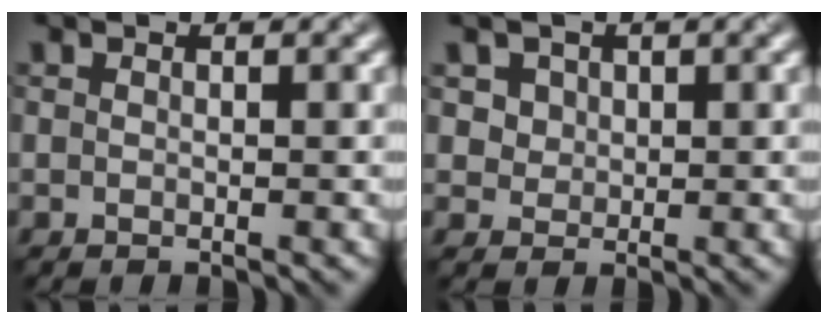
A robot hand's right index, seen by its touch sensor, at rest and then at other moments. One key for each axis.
{"total": 3.3, "fx": 1.7, "fy": 2.5, "fz": 1.3, "tx": -0.035, "ty": 0.004, "tz": 0.035}